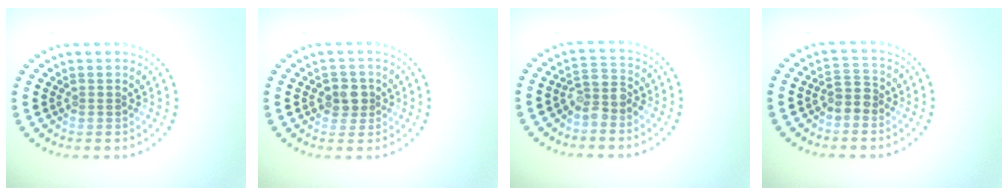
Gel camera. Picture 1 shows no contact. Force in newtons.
{"total": 2.0, "press": 1.9, "slide": 0.7}
{"total": 2.6, "press": 2.2, "slide": 1.5}
{"total": 2.0, "press": 1.8, "slide": 0.9}